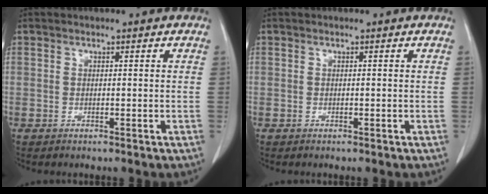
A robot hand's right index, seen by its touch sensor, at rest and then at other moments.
{"total": 0.0}